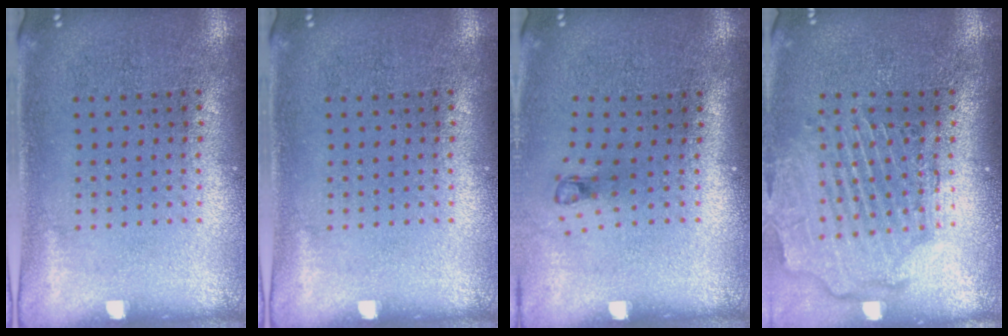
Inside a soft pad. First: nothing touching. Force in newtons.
{"total": 0.0}
{"total": 0.7, "press": 0.3, "slide": 0.6}
{"total": 2.6, "press": 2.2, "slide": 1.4}